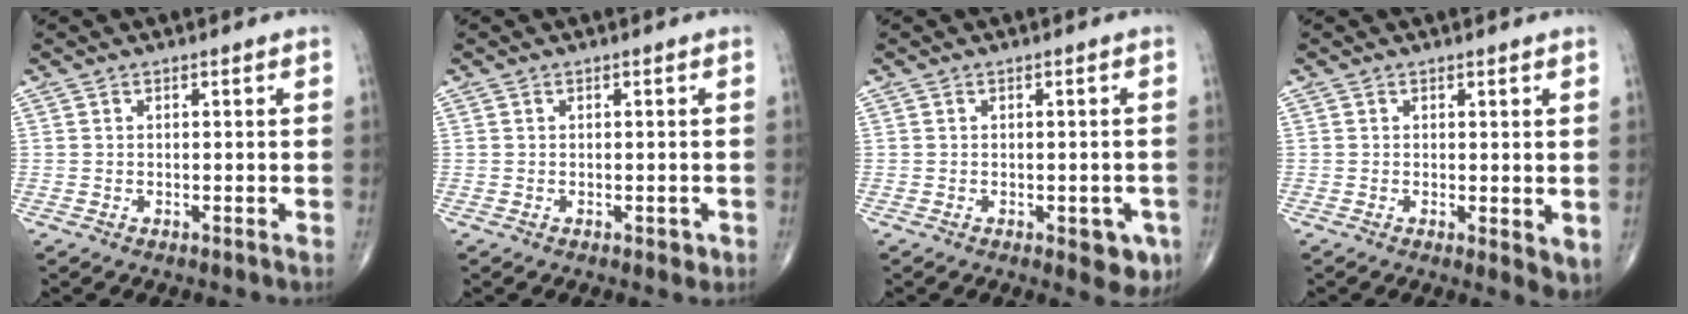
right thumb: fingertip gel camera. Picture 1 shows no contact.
{"total": 1.1, "force": [-0.3, 0.8, 0.7], "torque": [-0.003, 0.000, -0.003]}
{"total": 5.9, "force": [-2.2, 2.7, 4.7], "torque": [-0.033, -0.002, -0.022]}
{"total": 3.9, "force": [0.0, 1.6, 3.5], "torque": [-0.045, -0.013, 0.000]}